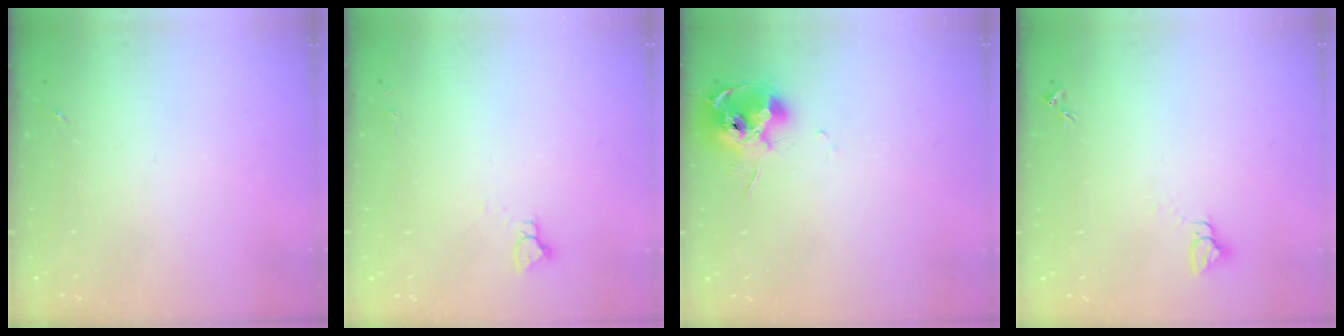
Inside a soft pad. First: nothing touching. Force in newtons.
{"total": 2.9, "press": 2.9, "slide": 0.2}
{"total": 10.6, "press": 10.5, "slide": 0.8}
{"total": 2.8, "press": 2.8, "slide": 0.1}